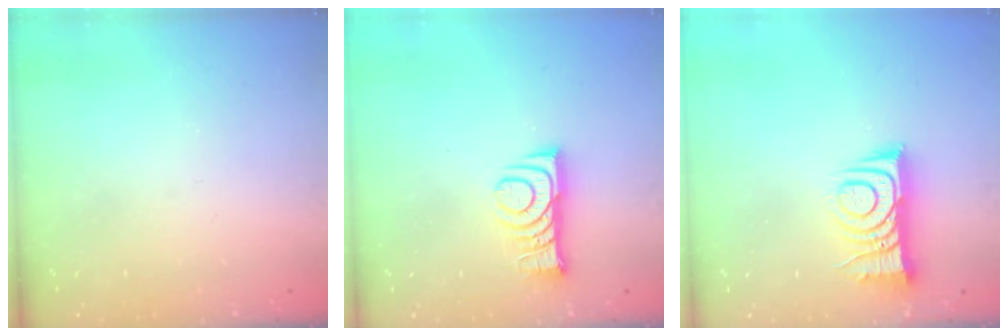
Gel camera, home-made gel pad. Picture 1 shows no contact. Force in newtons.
{"total": 8.8, "press": 8.8, "slide": 0.8}
{"total": 9.6, "press": 9.6, "slide": 0.7}